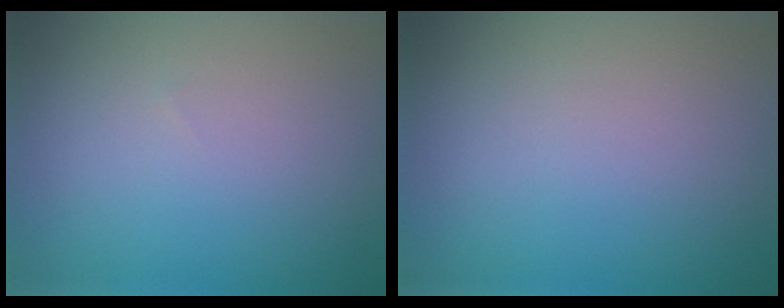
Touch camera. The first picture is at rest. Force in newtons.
{"total": 0.0}